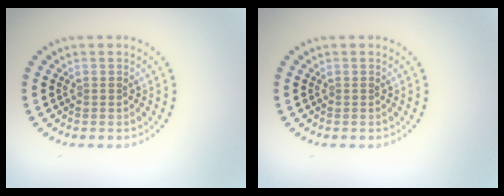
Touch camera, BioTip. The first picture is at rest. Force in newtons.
{"total": 0.0}